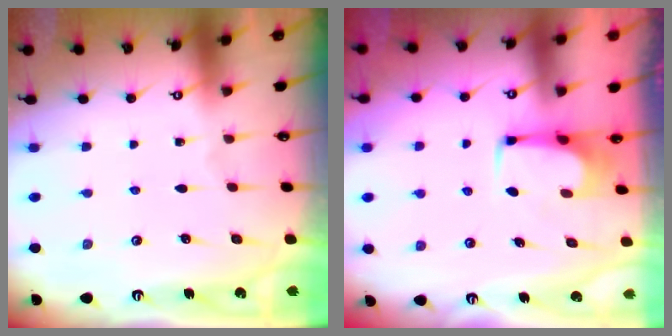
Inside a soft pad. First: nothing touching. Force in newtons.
{"total": 3.9, "press": 3.9, "slide": 0.4}